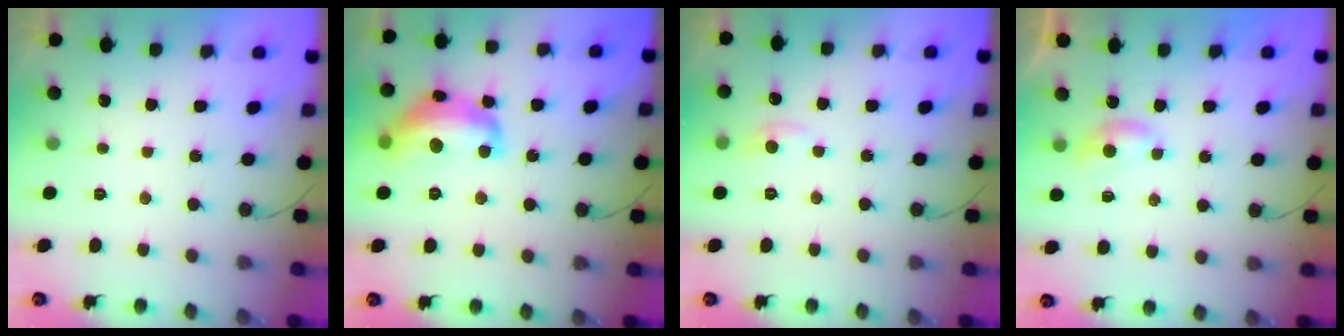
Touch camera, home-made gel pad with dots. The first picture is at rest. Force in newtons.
{"total": 15.0, "press": 15.0, "slide": 1.1}
{"total": 5.9, "press": 5.8, "slide": 0.8}
{"total": 4.7, "press": 4.6, "slide": 0.6}